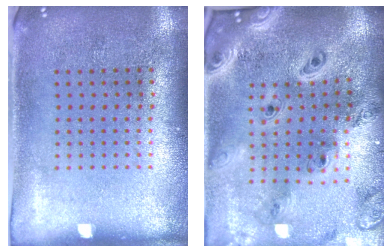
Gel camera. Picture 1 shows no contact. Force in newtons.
{"total": 3.4, "press": 2.8, "slide": 2.0}